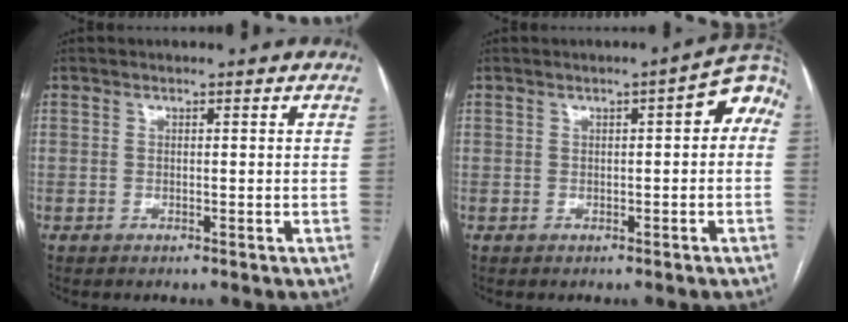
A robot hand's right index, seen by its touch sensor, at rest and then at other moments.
{"total": 5.2, "force": [0.9, 1.8, 4.8], "torque": [-0.051, 0.028, 0.006]}